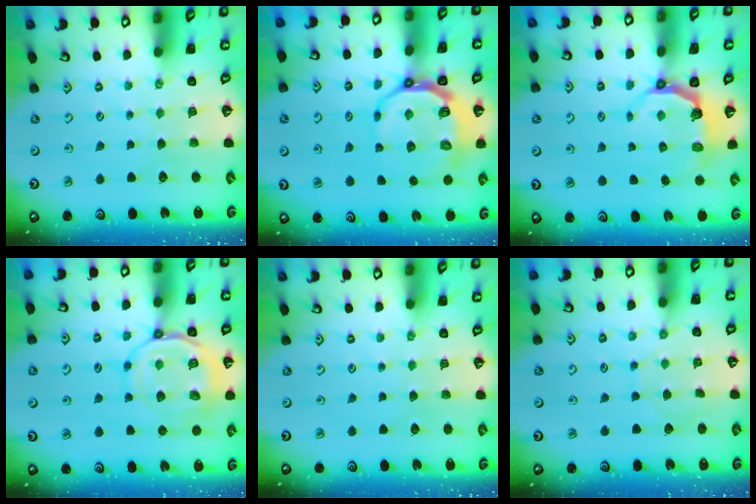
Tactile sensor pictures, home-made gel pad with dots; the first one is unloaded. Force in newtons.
{"total": 9.7, "press": 9.0, "slide": 3.8}
{"total": 4.1, "press": 2.6, "slide": 3.2}
{"total": 12.2, "press": 12.0, "slide": 1.6}
{"total": 0.0}
{"total": 4.6, "press": 4.6, "slide": 0.5}